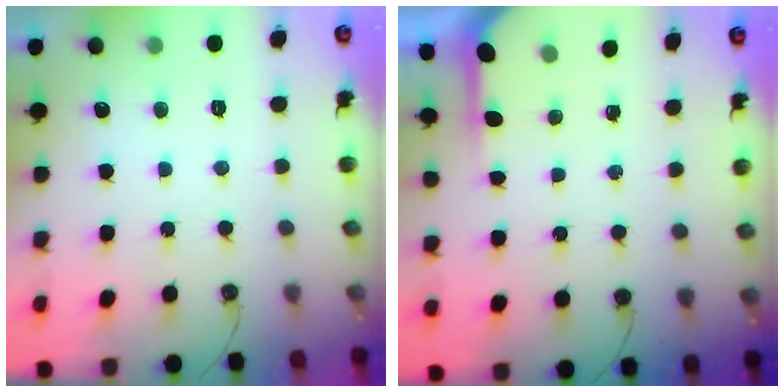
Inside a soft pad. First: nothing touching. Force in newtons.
{"total": 3.9, "press": 3.8, "slide": 0.3}